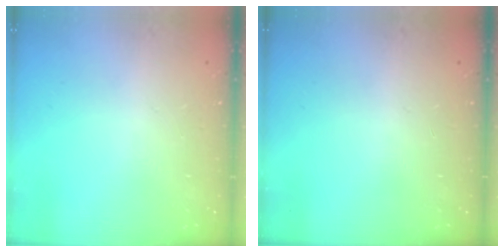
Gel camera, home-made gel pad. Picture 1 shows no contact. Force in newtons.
{"total": 0.0}